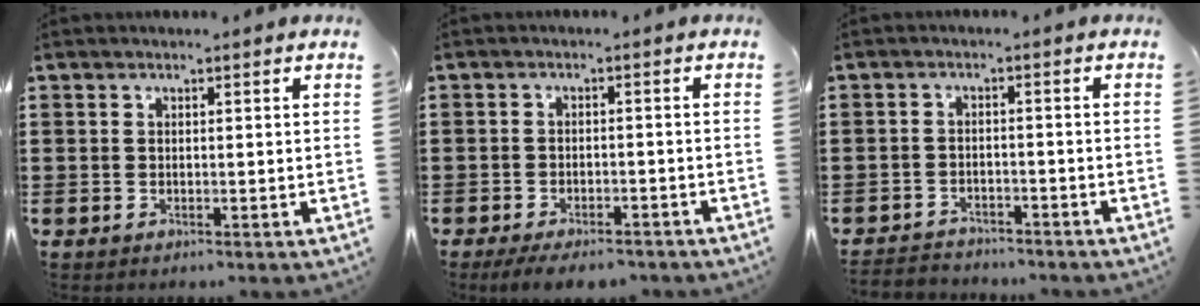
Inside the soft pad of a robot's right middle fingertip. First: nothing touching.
{"total": 3.2, "force": [-3.0, 0.6, 0.8], "torque": [-0.022, 0.000, -0.063]}
{"total": 2.5, "force": [-2.4, 0.5, -0.1], "torque": [-0.007, -0.002, -0.053]}